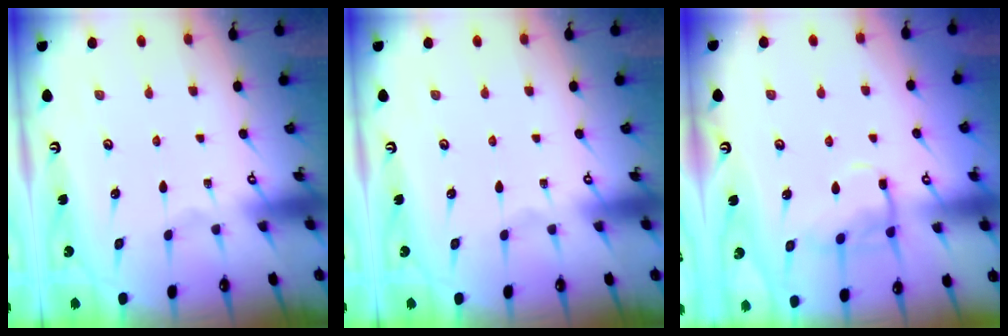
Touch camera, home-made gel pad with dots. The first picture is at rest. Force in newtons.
{"total": 0.0}
{"total": 10.3, "press": 10.2, "slide": 0.8}